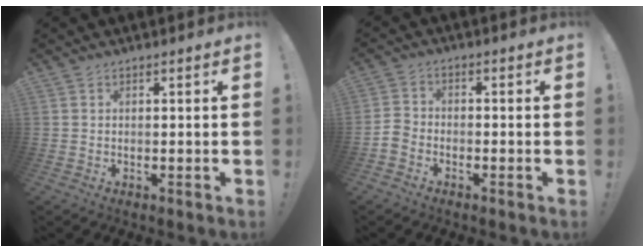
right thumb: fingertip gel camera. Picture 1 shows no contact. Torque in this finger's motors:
{"motor_torque": [1.42, 0.62, 0.67, -0.81, 0.03]}